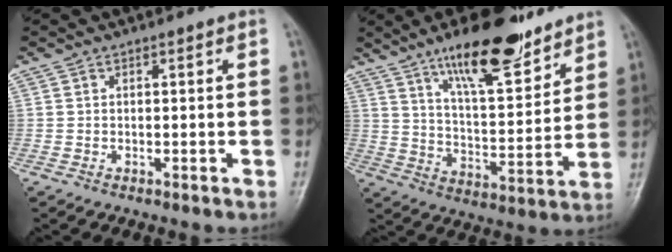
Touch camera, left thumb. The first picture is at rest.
{"total": 16.5, "force": [11.7, 4.8, 10.5], "torque": [-0.143, -0.069, 0.197]}